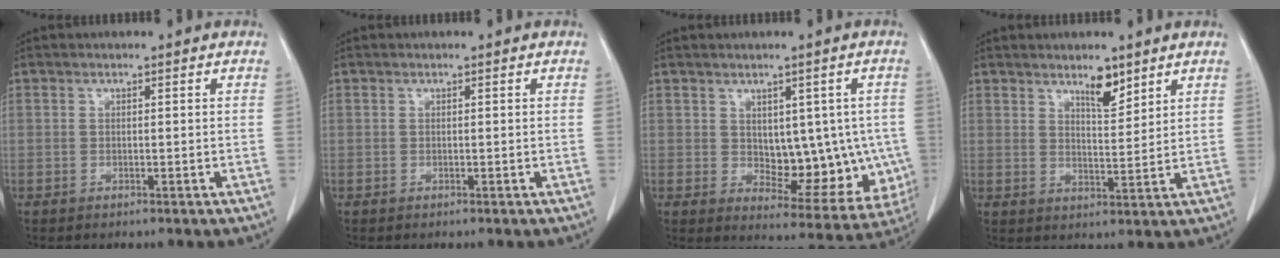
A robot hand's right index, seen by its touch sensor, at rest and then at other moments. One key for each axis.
{"total": 0.0}
{"total": 11.9, "fx": 0.2, "fy": 6.5, "fz": 10.0, "tx": -0.111, "ty": 0.006, "tz": 0.026}
{"total": 4.3, "fx": 3.3, "fy": 1.1, "fz": 2.6, "tx": -0.046, "ty": -0.006, "tz": 0.057}